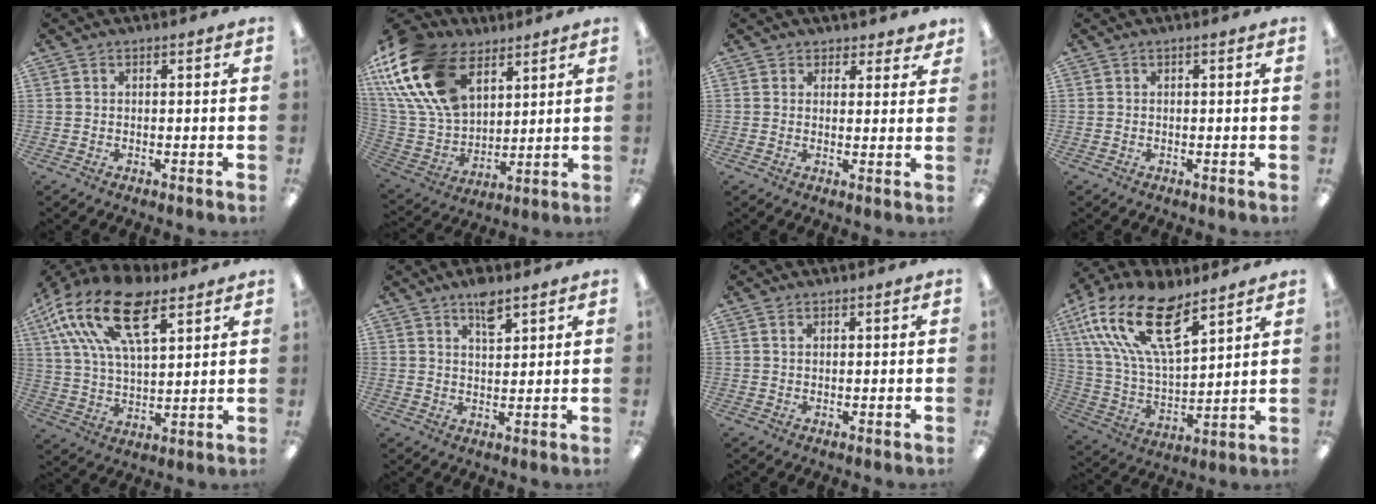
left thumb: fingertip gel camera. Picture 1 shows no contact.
{"total": 24.6, "force": [11.7, 15.5, 15.2], "torque": [-0.354, -0.046, 0.213]}
{"total": 2.8, "force": [2.0, 2.0, 0.1], "torque": [0.007, -0.008, 0.035]}
{"total": 0.0}
{"total": 20.9, "force": [11.3, 9.5, 14.8], "torque": [-0.291, -0.045, 0.198]}
{"total": 5.4, "force": [3.9, 2.1, 3.2], "torque": [-0.039, -0.023, 0.063]}
{"total": 1.2, "force": [0.8, 0.7, 0.6], "torque": [-0.014, 0.001, 0.014]}
{"total": 22.0, "force": [13.0, 9.3, 15.2], "torque": [-0.314, -0.066, 0.226]}